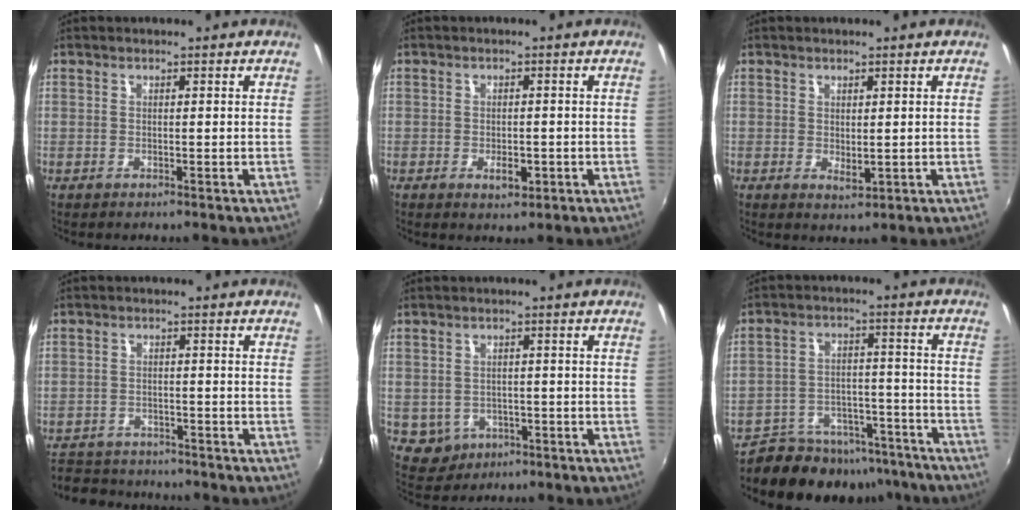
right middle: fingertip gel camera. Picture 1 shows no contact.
{"total": 2.9, "force": [-1.1, 1.6, 2.2], "torque": [-0.041, -0.003, -0.014]}
{"total": 1.8, "force": [0.3, 0.8, 1.5], "torque": [-0.023, -0.003, 0.008]}
{"total": 7.3, "force": [-6.6, 3.0, 1.2], "torque": [-0.047, 0.011, -0.105]}
{"total": 5.0, "force": [-1.6, 4.5, 1.6], "torque": [-0.046, 0.002, -0.009]}
{"total": 14.9, "force": [-12.5, 6.7, 4.6], "torque": [-0.095, 0.025, -0.166]}